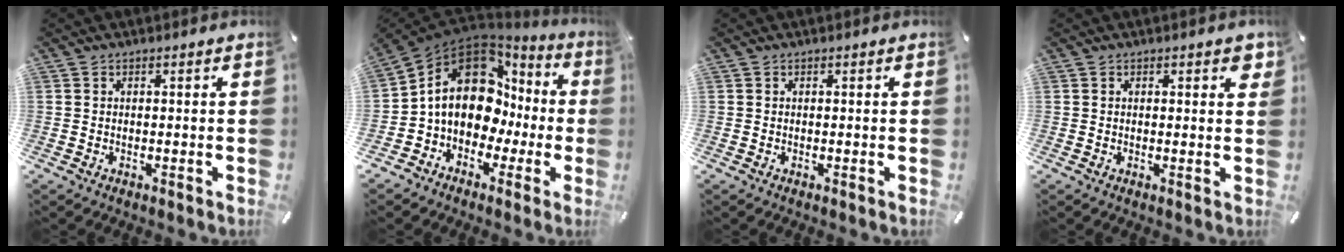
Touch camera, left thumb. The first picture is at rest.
{"total": 15.9, "force": [2.0, 12.0, 10.2], "torque": [-0.184, -0.017, 0.032]}
{"total": 0.0}
{"total": 1.9, "force": [1.0, 0.7, 1.5], "torque": [-0.015, -0.004, 0.013]}